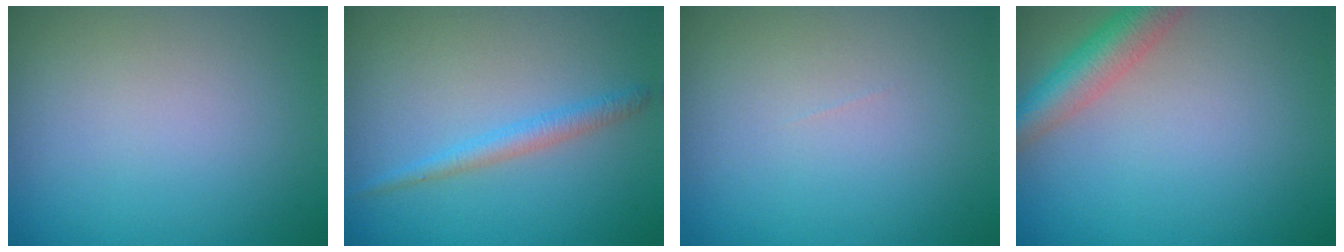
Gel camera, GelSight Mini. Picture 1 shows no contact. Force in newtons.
{"total": 1.8, "press": 1.8, "slide": 0.1}
{"total": 0.0}
{"total": 4.0, "press": 4.0, "slide": 0.2}